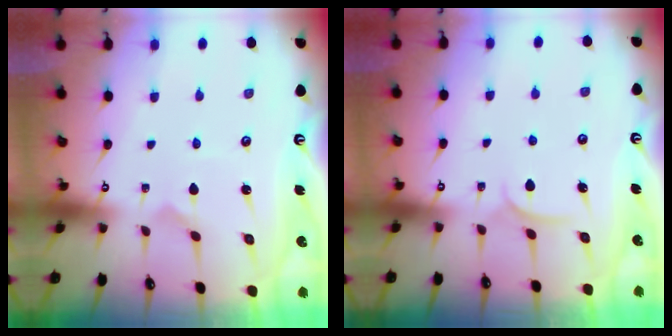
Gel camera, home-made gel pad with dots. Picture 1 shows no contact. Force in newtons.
{"total": 5.9, "press": 5.9, "slide": 0.4}